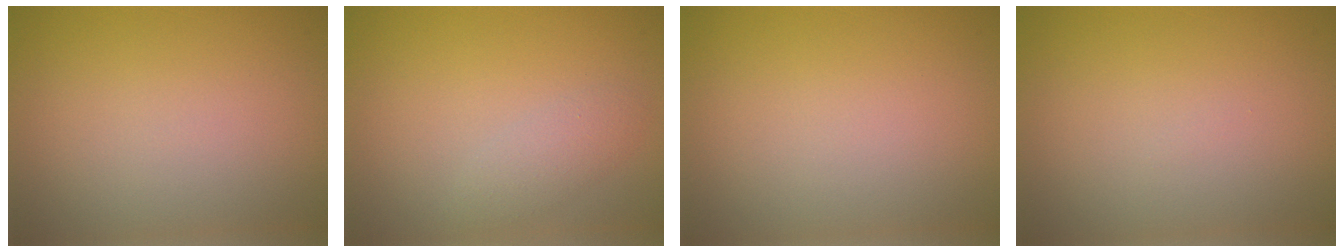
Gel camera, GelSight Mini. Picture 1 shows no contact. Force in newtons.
{"total": 1.6, "press": 1.6, "slide": 0.1}
{"total": 0.0}
{"total": 0.0}